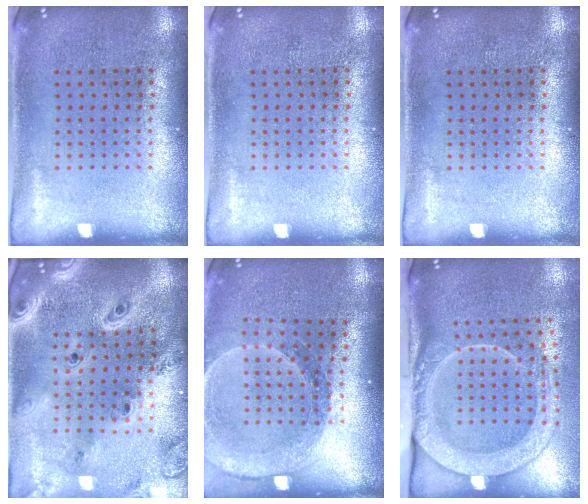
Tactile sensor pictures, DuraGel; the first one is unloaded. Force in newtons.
{"total": 0.0}
{"total": 0.0}
{"total": 3.8, "press": 2.9, "slide": 2.4}
{"total": 1.6, "press": 1.6, "slide": 0.1}
{"total": 2.7, "press": 2.1, "slide": 1.6}